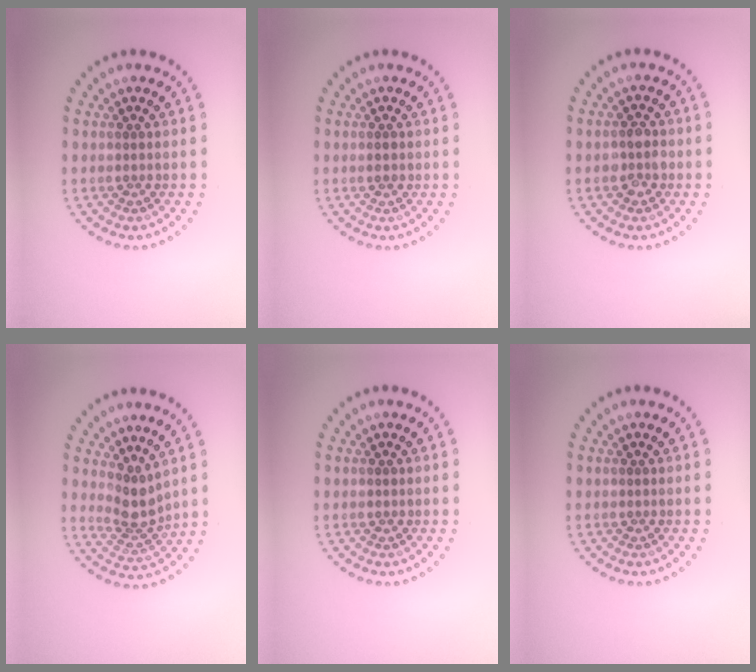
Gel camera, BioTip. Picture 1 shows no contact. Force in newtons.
{"total": 1.0, "press": 1.0, "slide": 0.1}
{"total": 2.2, "press": 2.1, "slide": 0.6}
{"total": 3.0, "press": 2.2, "slide": 2.1}
{"total": 0.5, "press": 0.5, "slide": 0.0}
{"total": 0.0}